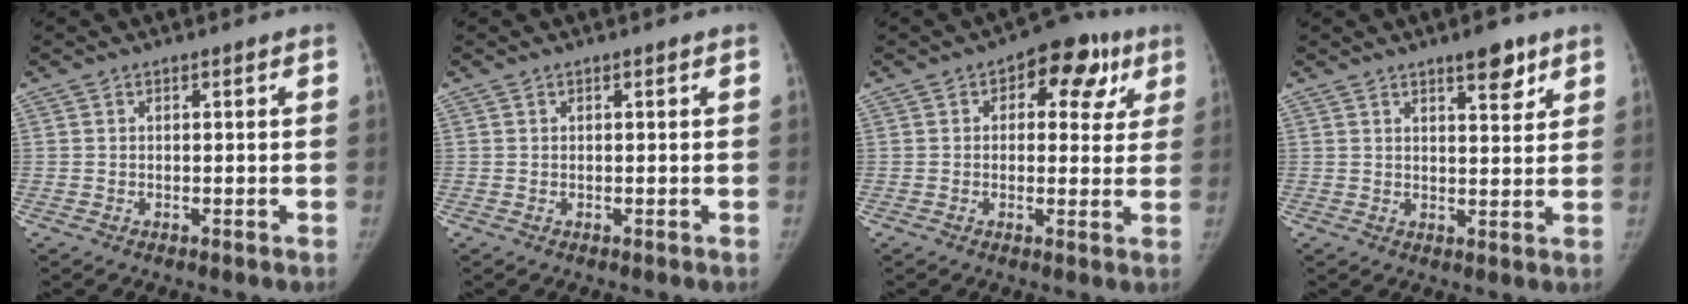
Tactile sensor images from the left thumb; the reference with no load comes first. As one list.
[{"total": 0.0}, {"total": 10.7, "force": [4.2, 6.5, 7.4], "torque": [-0.041, 0.009, 0.045]}, {"total": 5.7, "force": [3.8, 1.9, 3.9], "torque": [-0.039, -0.023, 0.053]}]